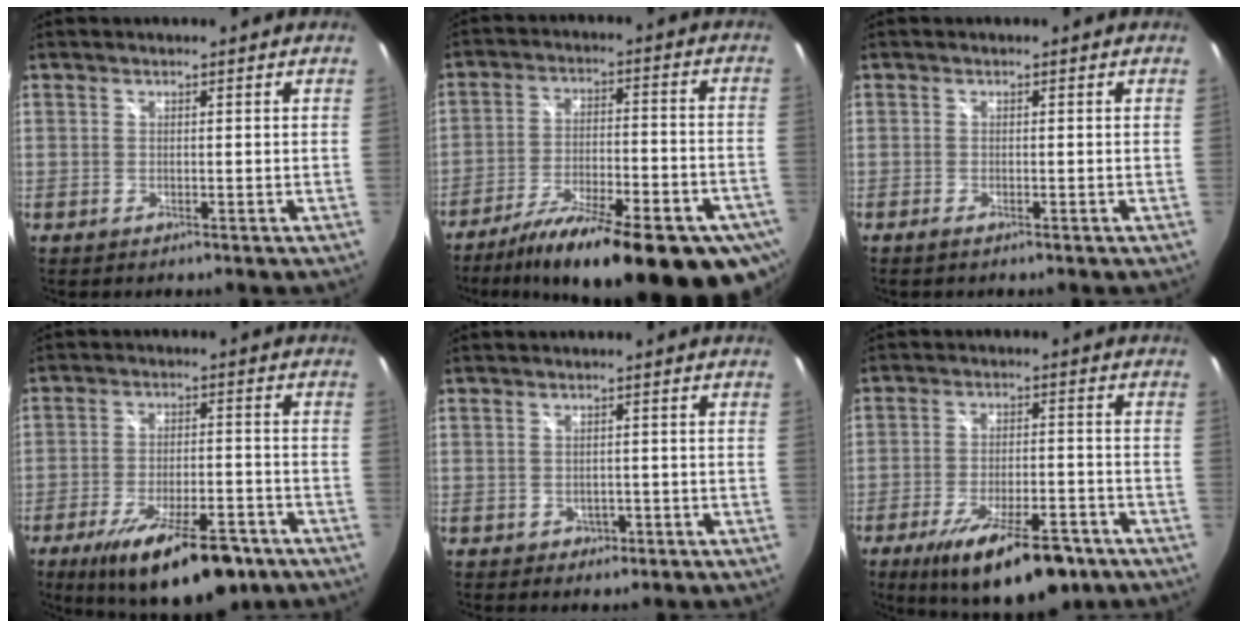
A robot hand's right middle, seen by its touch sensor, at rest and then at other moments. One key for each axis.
{"total": 25.8, "fx": -17.8, "fy": 6.6, "fz": 17.5, "tx": -0.287, "ty": -0.055, "tz": -0.251}
{"total": 1.1, "fx": -0.8, "fy": 0.1, "fz": 0.7, "tx": -0.013, "ty": -0.004, "tz": -0.016}
{"total": 17.9, "fx": -11.8, "fy": 5.8, "fz": 12.1, "tx": -0.208, "ty": -0.029, "tz": -0.172}
{"total": 2.5, "fx": -0.8, "fy": 2.2, "fz": 0.9, "tx": -0.017, "ty": 0.000, "tz": -0.004}
{"total": 14.7, "fx": -9.7, "fy": 4.8, "fz": 9.9, "tx": -0.178, "ty": -0.024, "tz": -0.144}